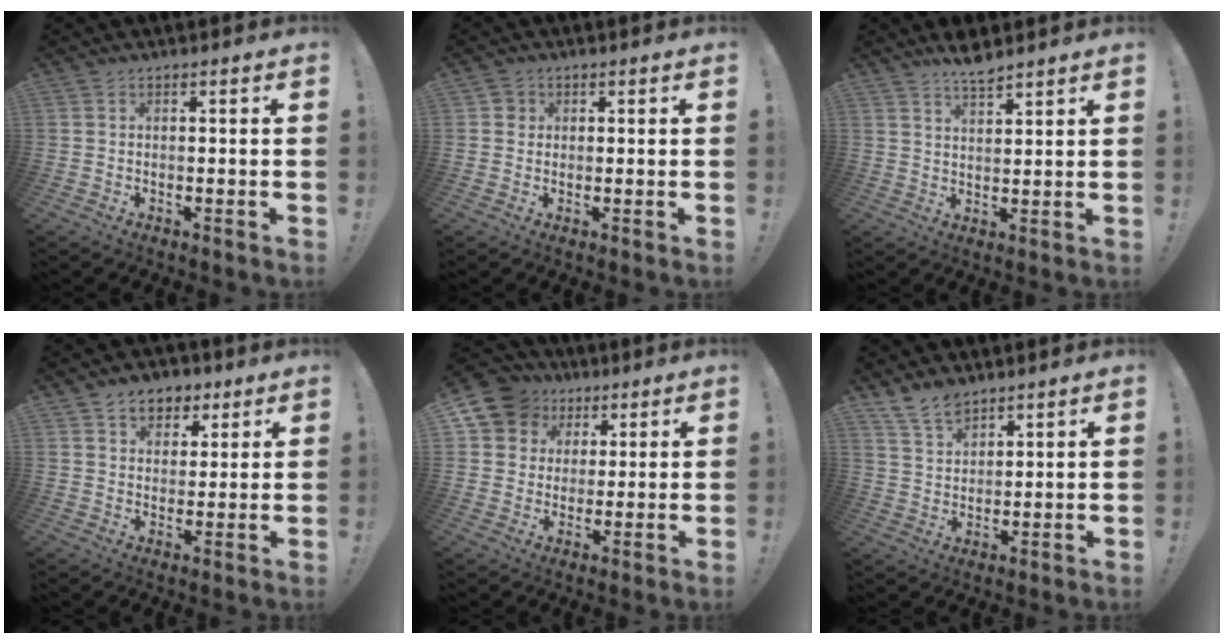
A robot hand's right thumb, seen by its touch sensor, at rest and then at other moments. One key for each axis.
{"total": 2.2, "fx": 0.3, "fy": 2.1, "fz": 0.4, "tx": 0.000, "ty": 0.003, "tz": 0.005}
{"total": 5.3, "fx": 4.6, "fy": 1.1, "fz": 2.3, "tx": -0.039, "ty": -0.030, "tz": 0.081}
{"total": 7.7, "fx": 4.5, "fy": 5.8, "fz": 2.3, "tx": -0.024, "ty": -0.025, "tz": 0.085}
{"total": 10.7, "fx": 4.9, "fy": 9.1, "fz": 3.0, "tx": -0.050, "ty": -0.023, "tz": 0.099}
{"total": 9.9, "fx": 7.8, "fy": 5.5, "fz": 2.5, "tx": -0.044, "ty": -0.053, "tz": 0.153}